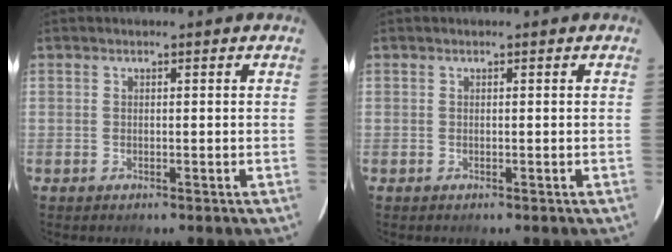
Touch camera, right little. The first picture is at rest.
{"total": 0.0}